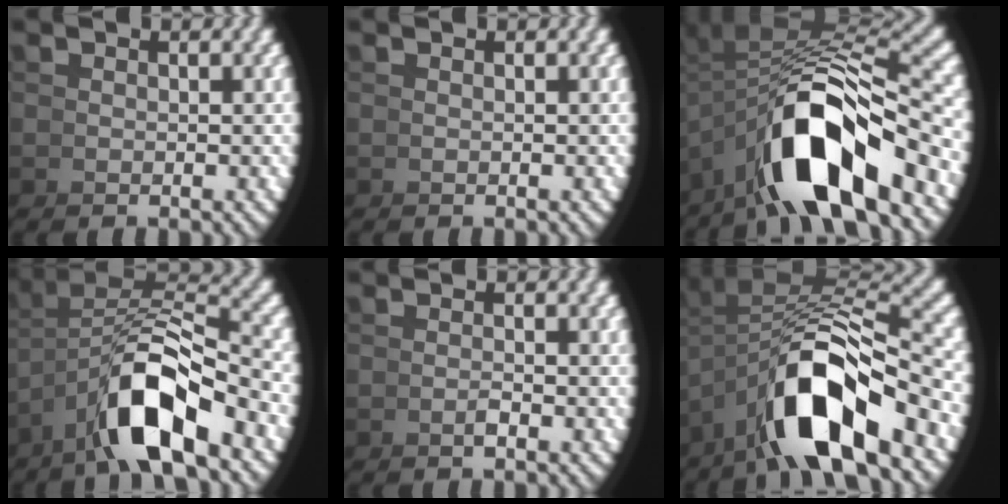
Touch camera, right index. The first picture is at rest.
{"total": 0.0}
{"total": 11.1, "force": [-3.6, 5.0, 9.3], "torque": [-0.159, 0.001, -0.047]}
{"total": 7.8, "force": [-1.7, 3.9, 6.5], "torque": [-0.113, -0.011, -0.020]}
{"total": 0.8, "force": [-0.6, -0.5, 0.3], "torque": [0.001, 0.007, -0.013]}
{"total": 9.3, "force": [-3.3, 4.2, 7.6], "torque": [-0.126, -0.005, -0.041]}